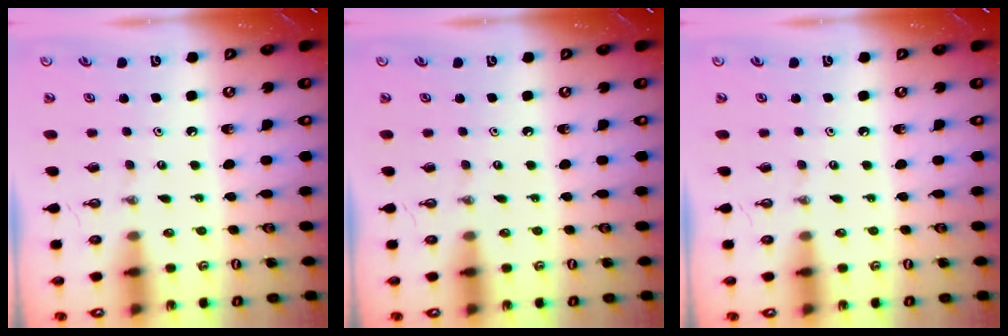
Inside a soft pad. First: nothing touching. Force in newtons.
{"total": 0.0}
{"total": 0.0}